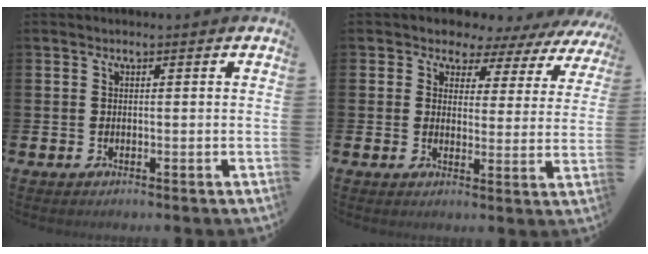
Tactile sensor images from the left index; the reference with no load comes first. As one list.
[{"total": 3.4, "force": [2.6, 2.2, 0.0], "torque": [-0.018, -0.028, 0.035]}]